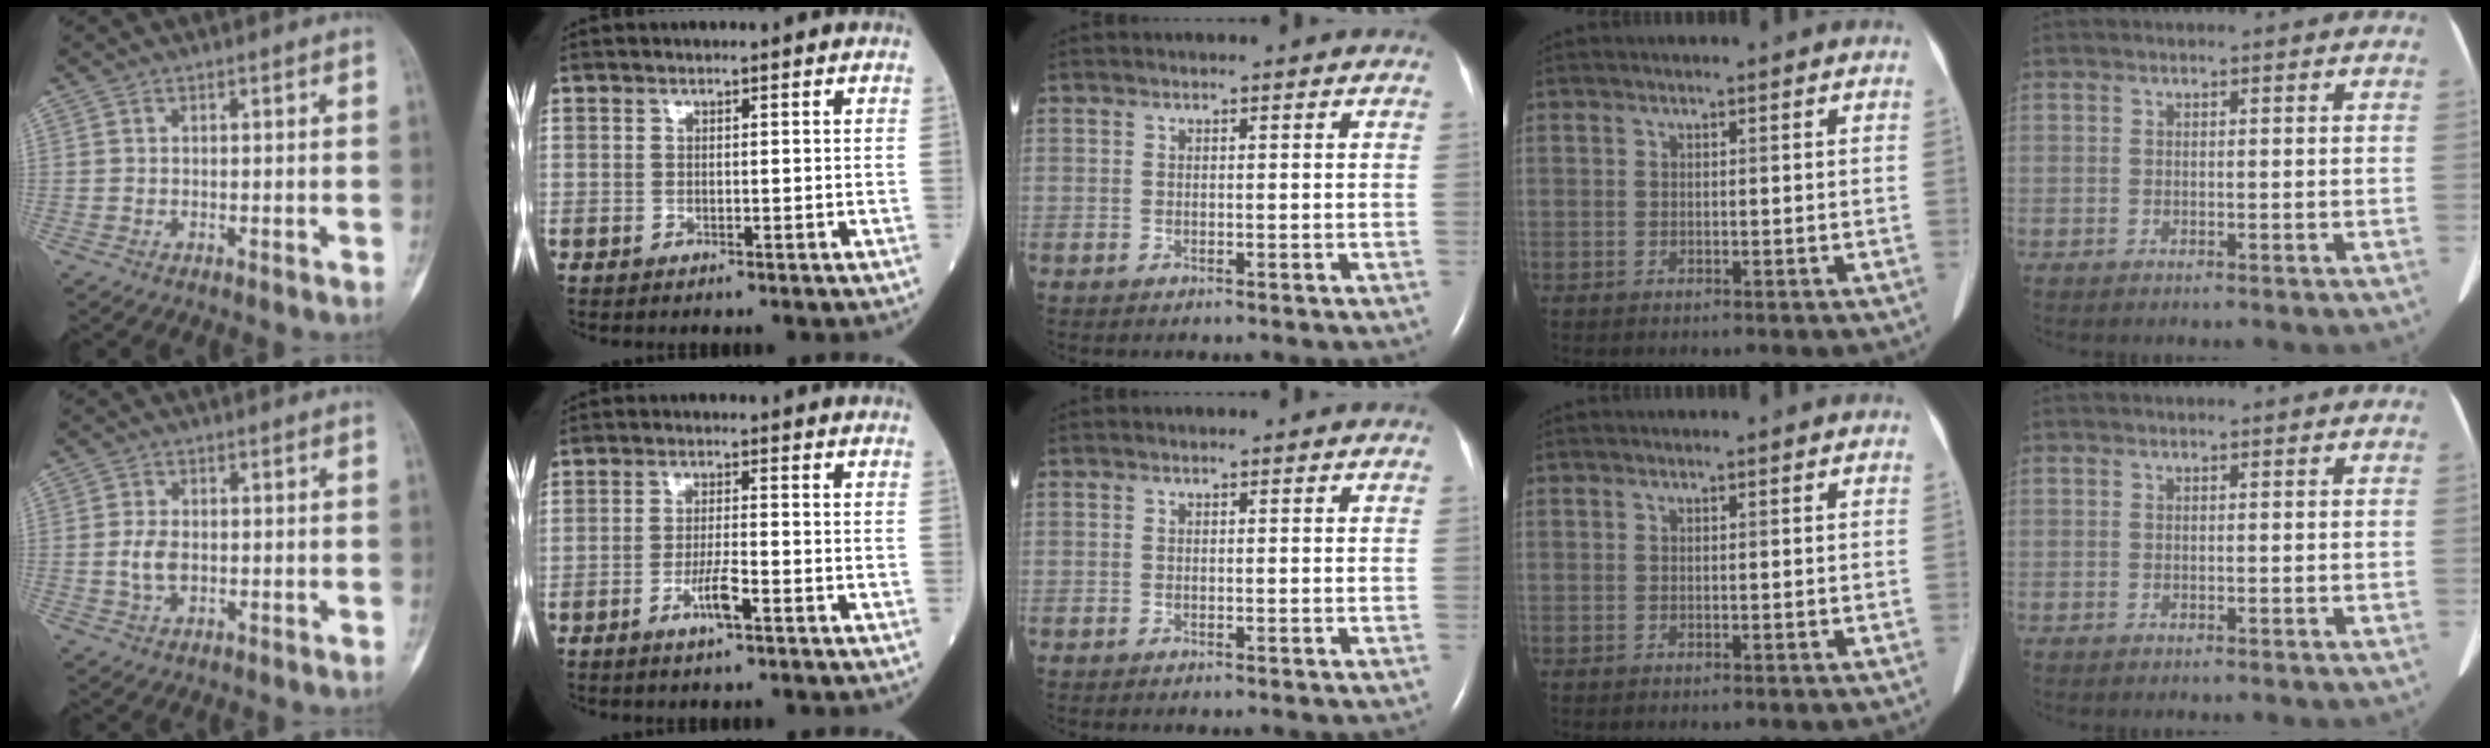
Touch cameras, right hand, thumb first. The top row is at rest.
{"thumb": {"total": 3.6, "force": [-0.4, 2.2, 2.7], "torque": [-0.052, 0.001, -0.007]}, "index": {"total": 4.0, "force": [-2.0, 0.3, 3.5], "torque": [-0.067, -0.004, -0.038]}}